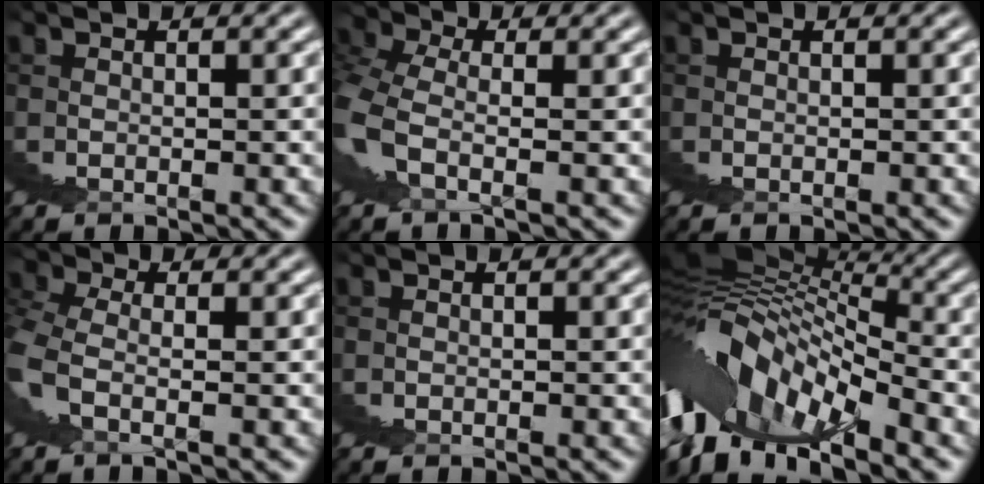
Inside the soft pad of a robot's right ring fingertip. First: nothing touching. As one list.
[{"total": 4.2, "force": [1.9, 3.0, 2.2], "torque": [-0.060, 0.005, 0.023]}, {"total": 0.0}, {"total": 2.4, "force": [1.3, 1.9, 0.9], "torque": [-0.043, -0.001, 0.018]}, {"total": 0.0}, {"total": 8.9, "force": [1.5, 2.8, 8.3], "torque": [-0.094, 0.033, 0.018]}]